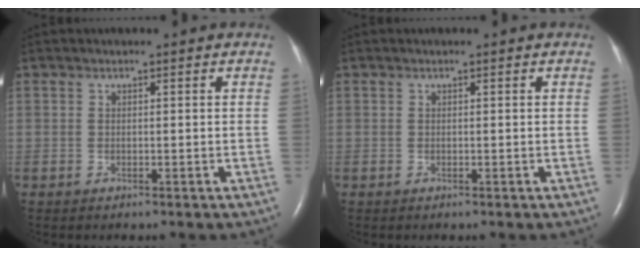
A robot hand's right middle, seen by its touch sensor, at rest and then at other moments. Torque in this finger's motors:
{"motor_torque": [0.00, 0.00, 0.00, 0.00]}